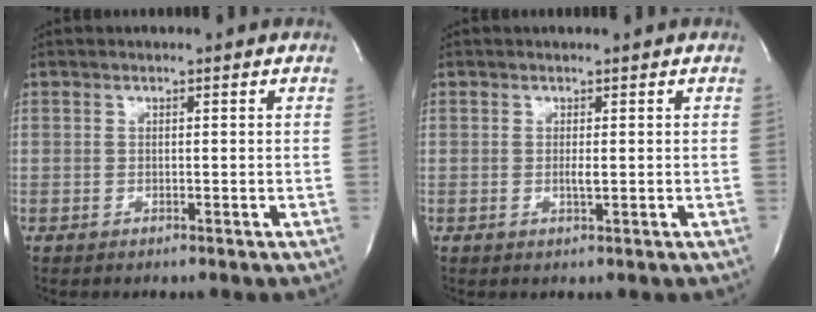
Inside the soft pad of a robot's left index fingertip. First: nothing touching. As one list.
[{"total": 1.2, "force": [0.2, 0.1, 1.2], "torque": [-0.027, -0.001, 0.004]}]